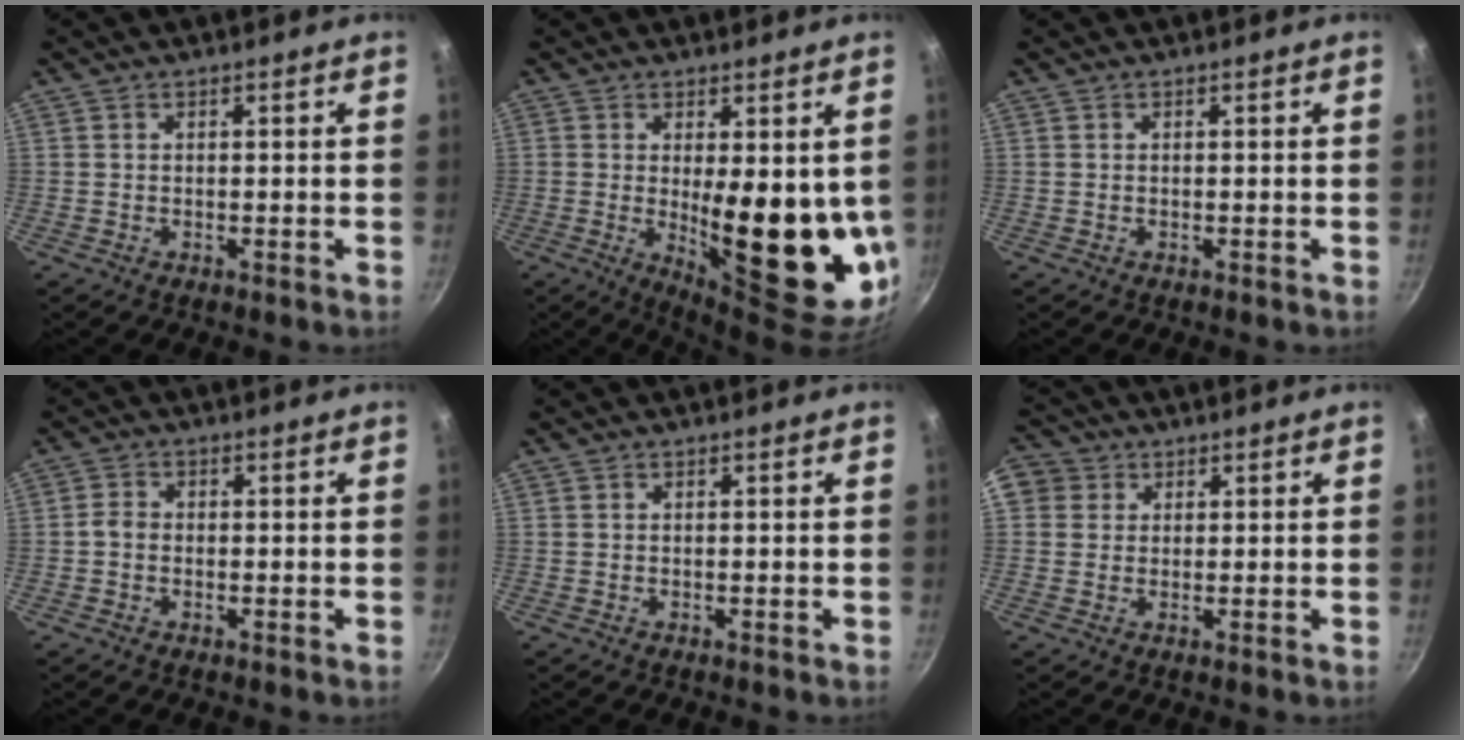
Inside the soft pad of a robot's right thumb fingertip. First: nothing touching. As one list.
[{"total": 16.0, "force": [0.4, 5.6, 15.0], "torque": [-0.181, -0.042, 0.021]}, {"total": 0.0}, {"total": 2.2, "force": [-0.4, 1.7, 1.2], "torque": [-0.026, 0.012, -0.013]}, {"total": 0.0}, {"total": 6.2, "force": [1.8, 5.6, 1.8], "torque": [-0.010, 0.006, 0.020]}]